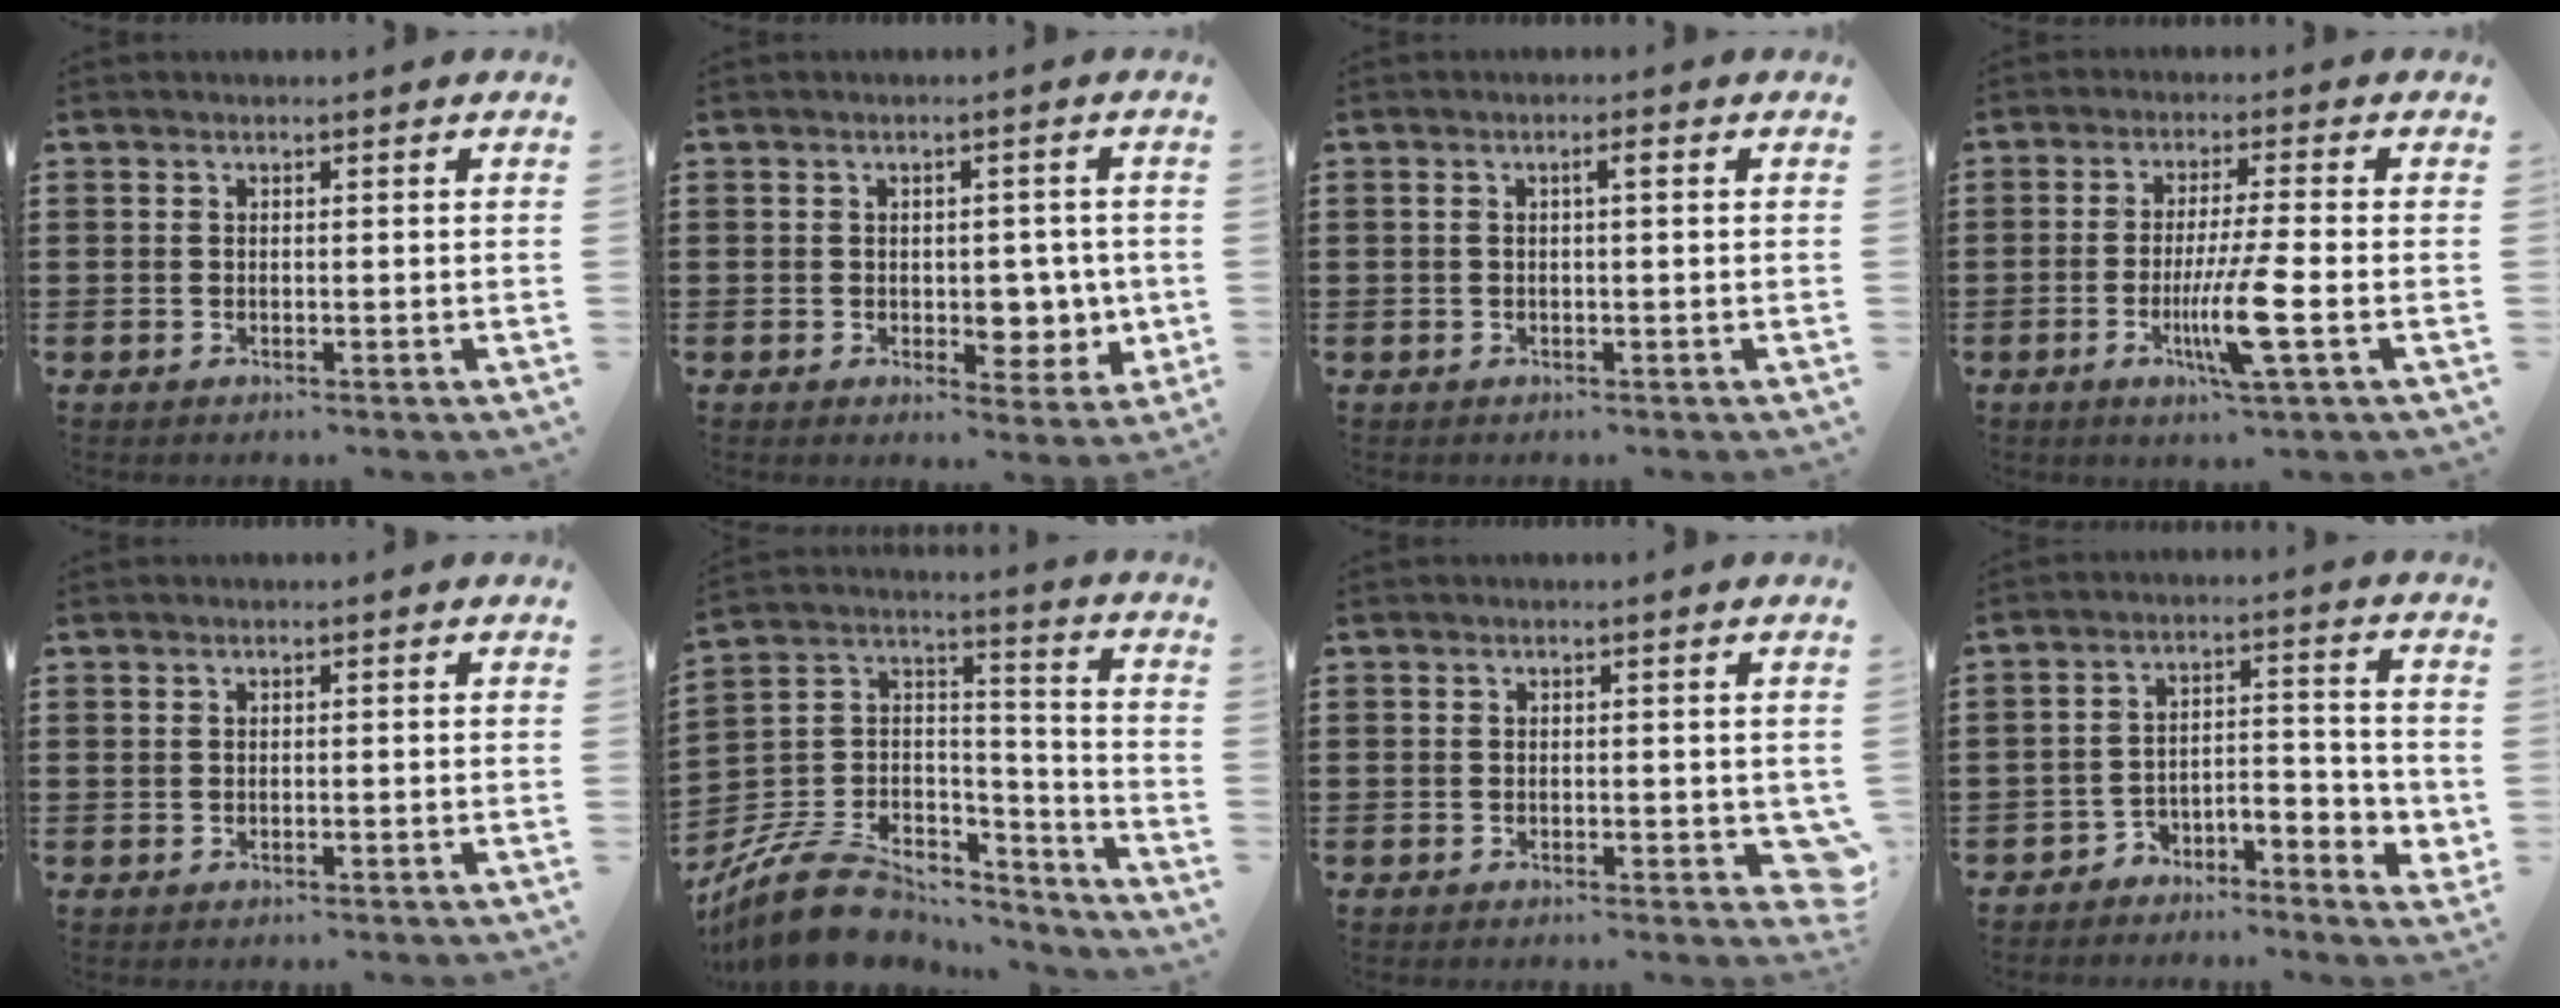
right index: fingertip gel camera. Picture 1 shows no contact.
{"total": 4.6, "force": [0.0, 3.6, 3.0], "torque": [-0.033, -0.003, -0.005]}
{"total": 1.5, "force": [0.2, 0.1, 1.5], "torque": [-0.029, 0.003, 0.001]}
{"total": 9.0, "force": [-2.6, 0.3, 8.6], "torque": [-0.169, -0.025, -0.051]}
{"total": 0.0}
{"total": 10.7, "force": [-8.1, 5.5, 4.2], "torque": [-0.108, 0.013, -0.157]}
{"total": 1.4, "force": [0.1, 1.1, 0.9], "torque": [-0.011, 0.001, 0.000]}
{"total": 3.6, "force": [-3.2, 1.3, 1.0], "torque": [-0.023, 0.003, -0.068]}